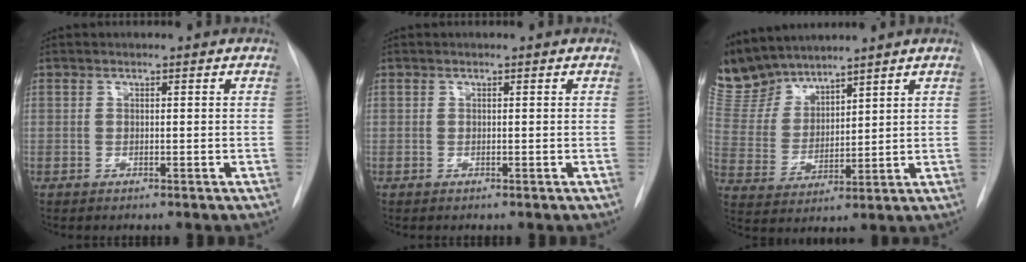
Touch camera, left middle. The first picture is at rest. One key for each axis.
{"total": 0.0}
{"total": 10.2, "fx": 9.8, "fy": 2.4, "fz": 1.6, "tx": -0.050, "ty": 0.003, "tz": 0.217}